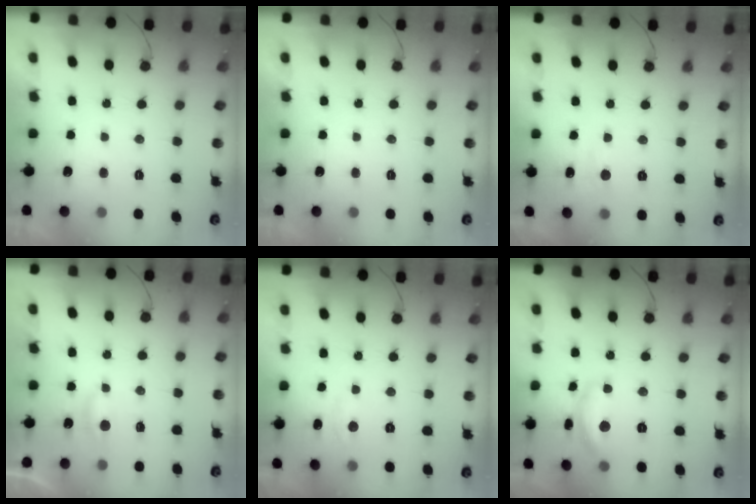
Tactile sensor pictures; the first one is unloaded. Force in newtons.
{"total": 0.0}
{"total": 5.4, "press": 5.4, "slide": 0.7}
{"total": 2.8, "press": 2.8, "slide": 0.3}
{"total": 2.3, "press": 2.3, "slide": 0.3}
{"total": 12.0, "press": 12.0, "slide": 0.6}